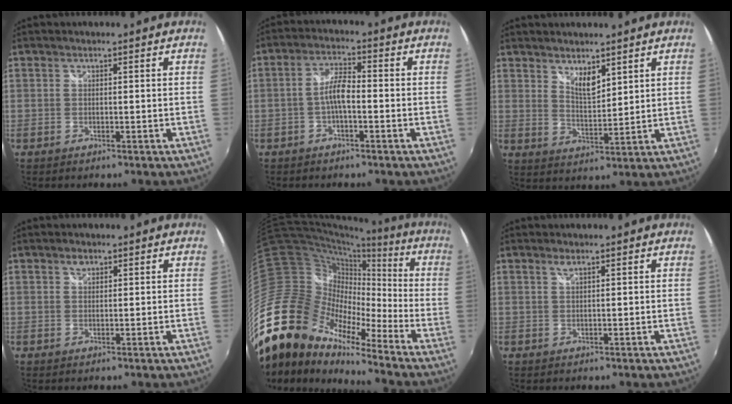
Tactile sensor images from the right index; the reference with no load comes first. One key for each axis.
{"total": 4.7, "fx": -1.4, "fy": 1.2, "fz": 4.3, "tx": -0.086, "ty": 0.012, "tz": -0.028}
{"total": 4.8, "fx": 3.6, "fy": 1.5, "fz": 2.7, "tx": -0.041, "ty": -0.005, "tz": 0.062}
{"total": 1.2, "fx": 0.8, "fy": 0.8, "fz": 0.6, "tx": -0.008, "ty": 0.003, "tz": 0.012}
{"total": 23.3, "fx": -17.2, "fy": 10.9, "fz": 11.3, "tx": -0.220, "ty": -0.021, "tz": -0.345}
{"total": 0.9, "fx": 0.7, "fy": 0.0, "fz": 0.7, "tx": -0.012, "ty": 0.003, "tz": 0.011}